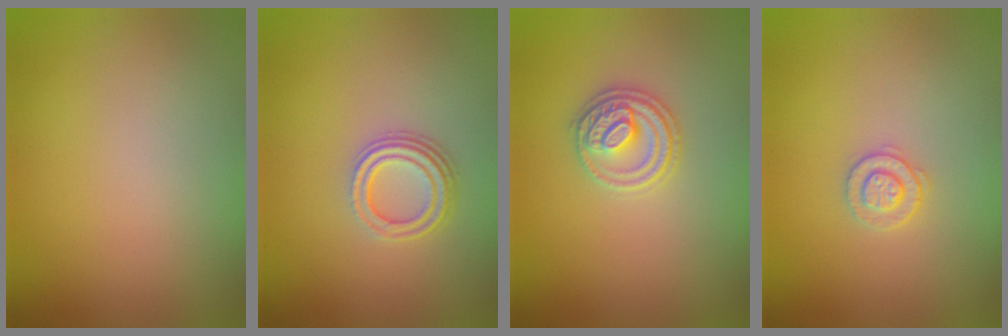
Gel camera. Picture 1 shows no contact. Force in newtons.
{"total": 3.5, "press": 2.5, "slide": 2.4}
{"total": 2.9, "press": 2.9, "slide": 0.1}
{"total": 2.0, "press": 1.9, "slide": 0.4}